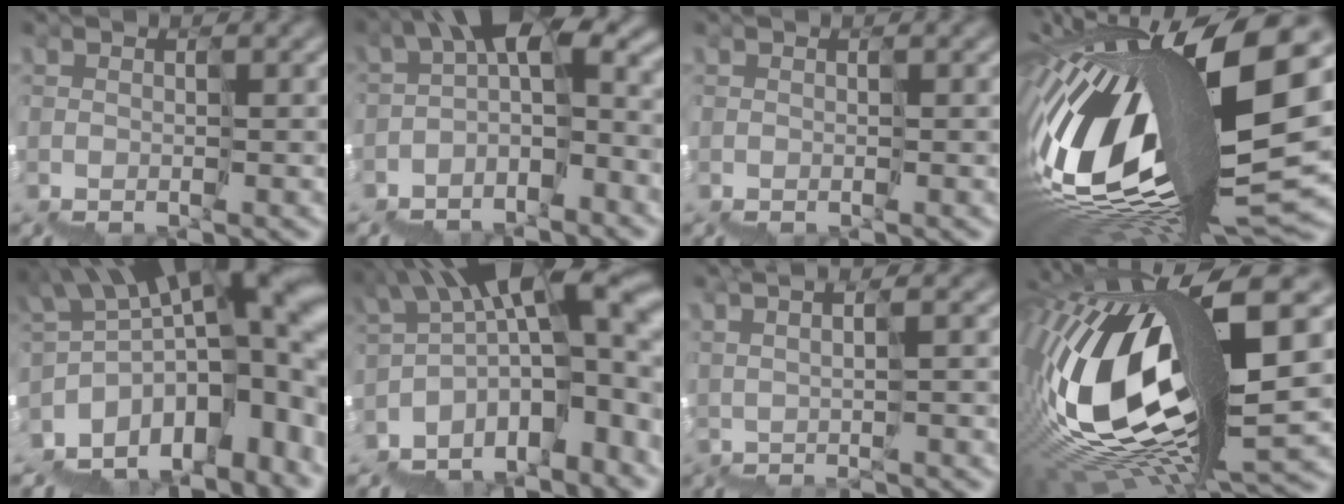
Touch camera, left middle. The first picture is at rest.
{"total": 5.4, "force": [-0.9, 2.6, 4.7], "torque": [-0.077, 0.025, -0.026]}
{"total": 0.0}
{"total": 15.4, "force": [3.0, 5.1, 14.2], "torque": [-0.277, 0.007, 0.056]}
{"total": 12.5, "force": [-2.4, 6.7, 10.3], "torque": [-0.150, 0.021, -0.034]}
{"total": 12.7, "force": [-1.8, 5.5, 11.3], "torque": [-0.162, 0.023, -0.022]}
{"total": 3.3, "force": [2.6, 0.1, 1.9], "torque": [-0.014, 0.036, 0.060]}
{"total": 14.4, "force": [2.2, 5.0, 13.3], "torque": [-0.282, 0.008, 0.052]}